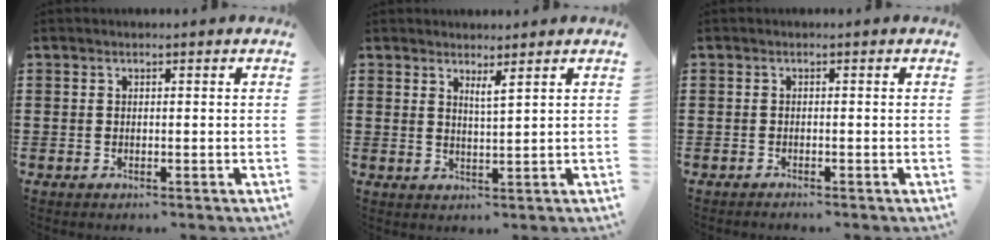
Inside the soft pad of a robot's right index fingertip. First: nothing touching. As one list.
[{"total": 1.9, "force": [1.6, -0.3, 1.0], "torque": [-0.023, -0.002, 0.030]}, {"total": 0.7, "force": [-0.7, 0.0, 0.1], "torque": [-0.003, -0.002, -0.014]}]